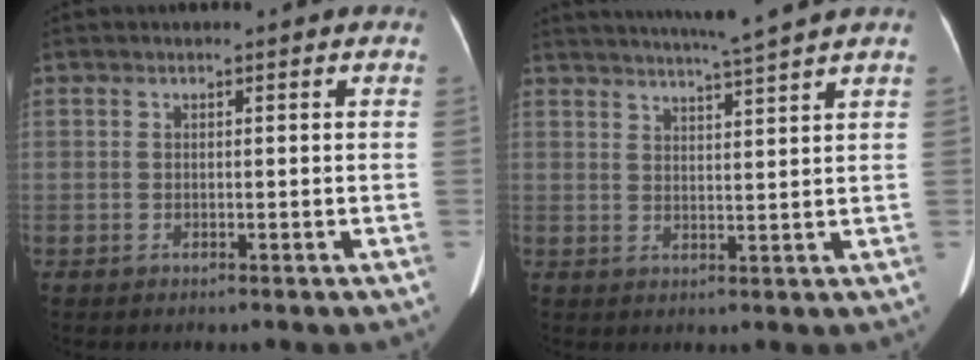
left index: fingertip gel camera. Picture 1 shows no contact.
{"total": 8.7, "force": [7.6, -1.8, 3.8], "torque": [-0.059, 0.002, 0.107]}